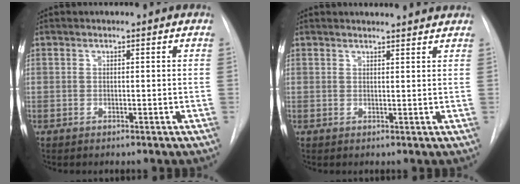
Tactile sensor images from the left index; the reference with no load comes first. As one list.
[{"total": 5.4, "force": [5.2, 0.6, 1.1], "torque": [-0.013, 0.005, 0.044]}]